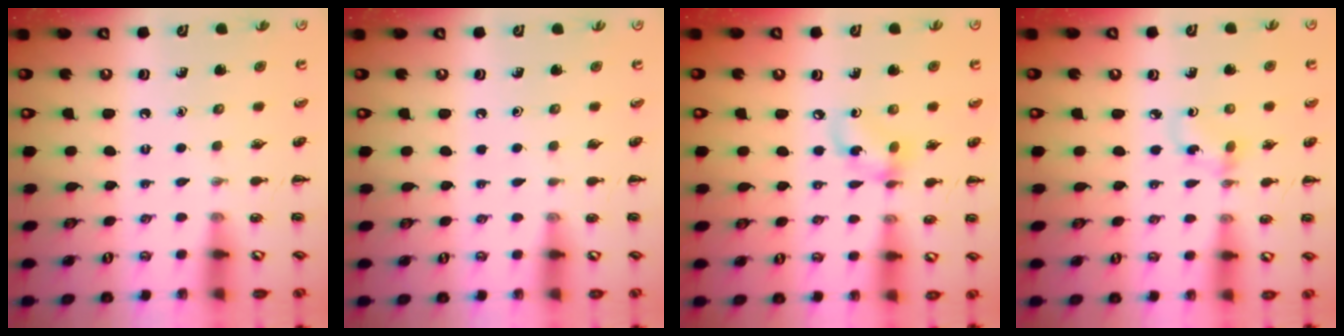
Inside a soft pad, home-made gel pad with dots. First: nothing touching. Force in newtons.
{"total": 0.0}
{"total": 8.5, "press": 8.4, "slide": 1.3}
{"total": 2.8, "press": 2.6, "slide": 1.0}